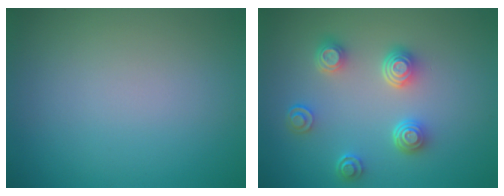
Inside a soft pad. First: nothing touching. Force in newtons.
{"total": 4.1, "press": 3.2, "slide": 2.6}